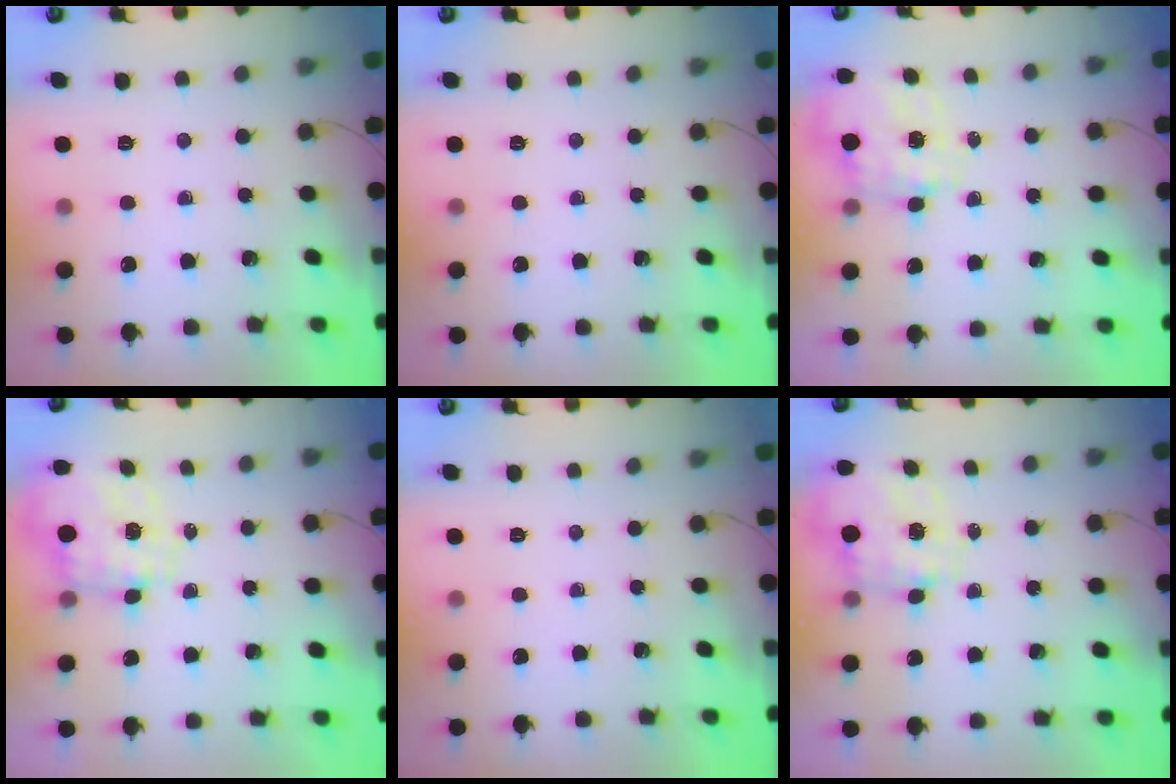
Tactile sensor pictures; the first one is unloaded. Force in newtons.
{"total": 0.0}
{"total": 2.7, "press": 2.6, "slide": 1.0}
{"total": 3.7, "press": 3.4, "slide": 1.4}
{"total": 0.0}
{"total": 2.9, "press": 2.7, "slide": 1.1}